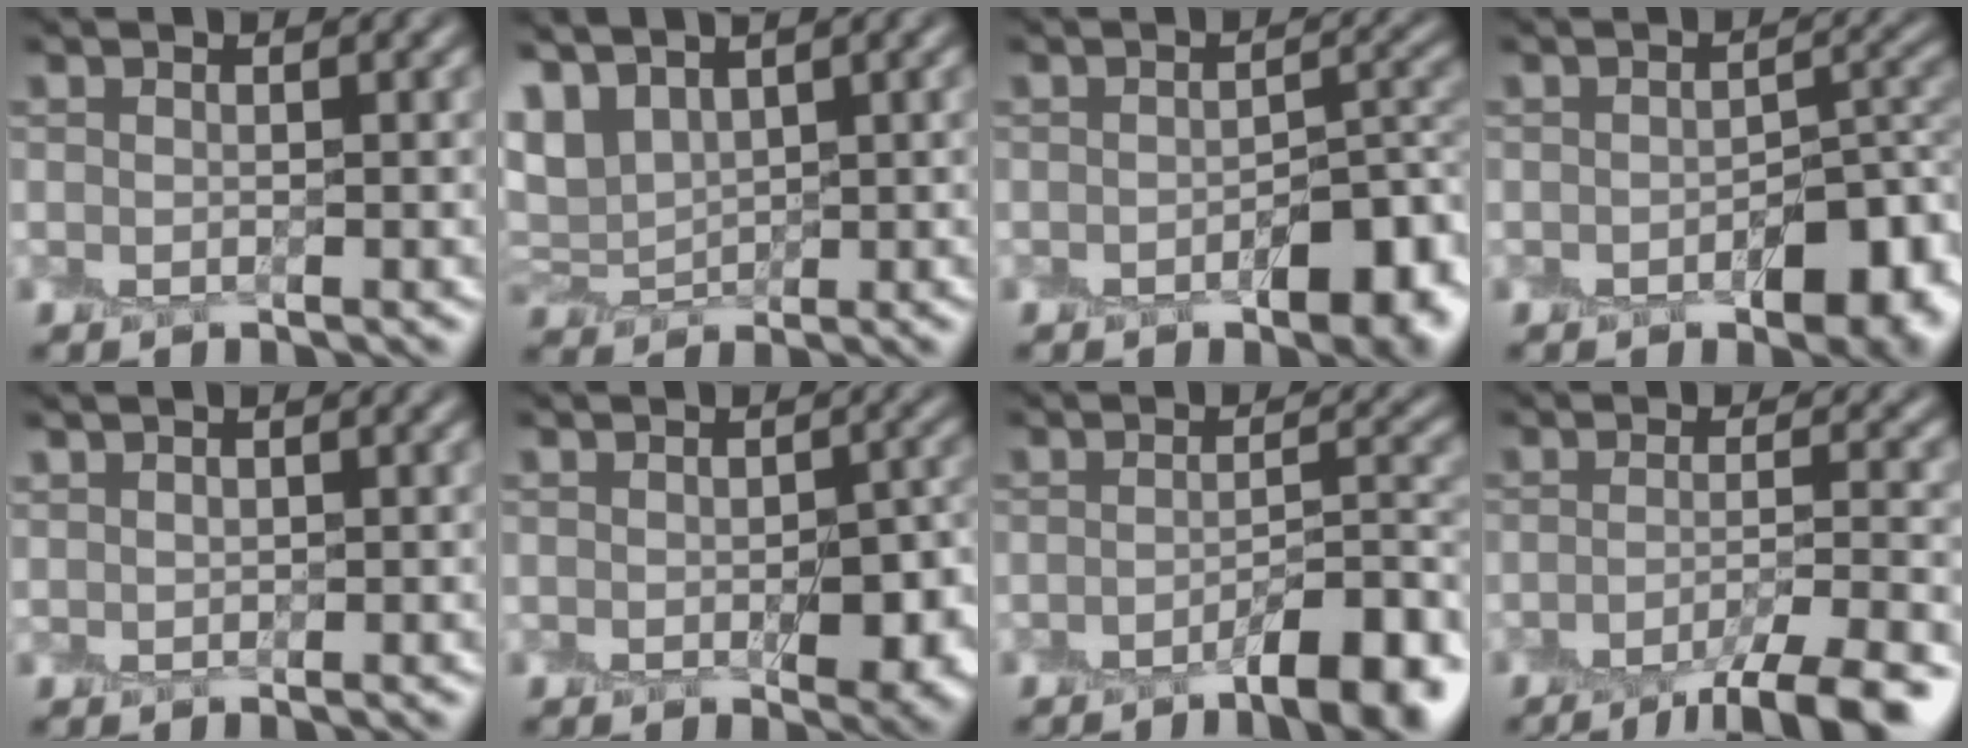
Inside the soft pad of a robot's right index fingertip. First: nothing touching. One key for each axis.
{"total": 3.8, "fx": 3.2, "fy": 1.6, "fz": 1.3, "tx": -0.029, "ty": 0.009, "tz": 0.067}
{"total": 5.0, "fx": -2.7, "fy": 2.1, "fz": 3.6, "tx": -0.040, "ty": 0.001, "tz": -0.035}
{"total": 5.6, "fx": -2.8, "fy": 2.9, "fz": 4.0, "tx": -0.046, "ty": -0.002, "tz": -0.036}
{"total": 0.6, "fx": 0.4, "fy": 0.4, "fz": -0.2, "tx": 0.006, "ty": -0.002, "tz": 0.009}
{"total": 4.7, "fx": -1.1, "fy": 2.8, "fz": 3.6, "tx": -0.045, "ty": -0.005, "tz": -0.010}
{"total": 7.0, "fx": -4.6, "fy": 1.7, "fz": 5.0, "tx": -0.062, "ty": -0.006, "tz": -0.067}
{"total": 6.9, "fx": -4.7, "fy": 1.2, "fz": 5.0, "tx": -0.066, "ty": -0.003, "tz": -0.070}